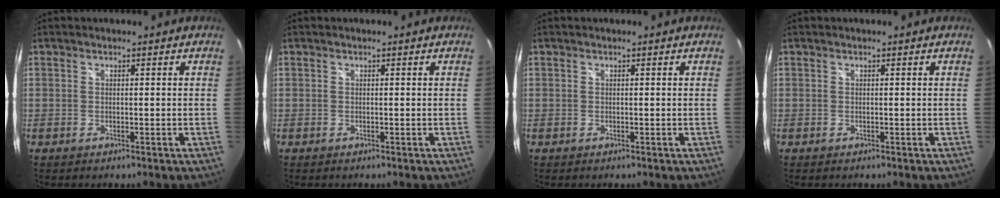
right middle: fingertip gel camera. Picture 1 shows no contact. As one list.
[{"total": 0.0}, {"total": 0.0}, {"total": 0.0}]